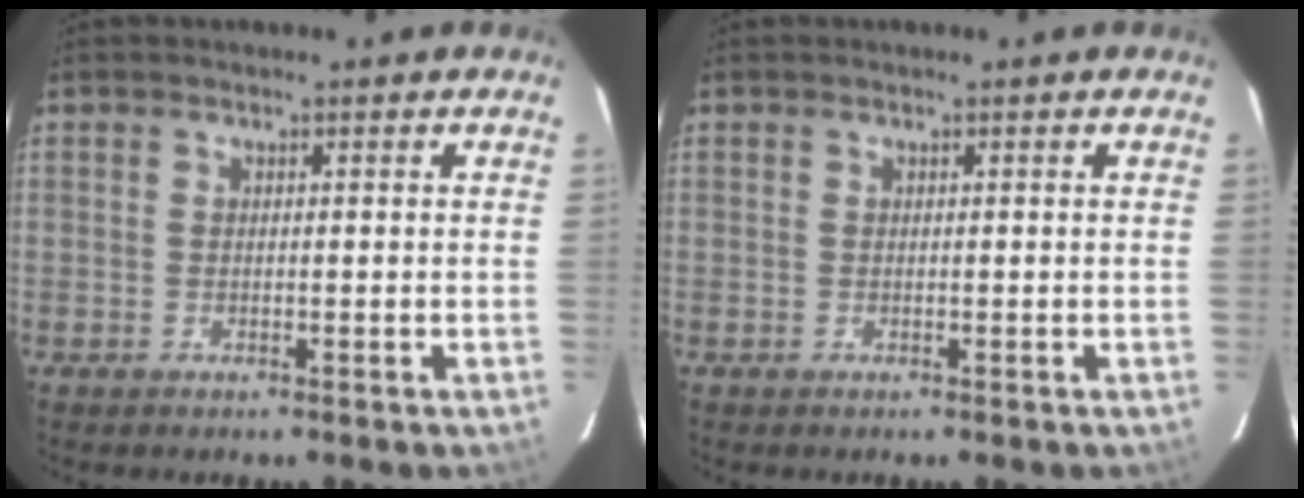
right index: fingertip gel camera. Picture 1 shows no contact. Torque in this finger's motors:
{"motor_torque": [0.00, 0.00, 0.00, 0.00]}